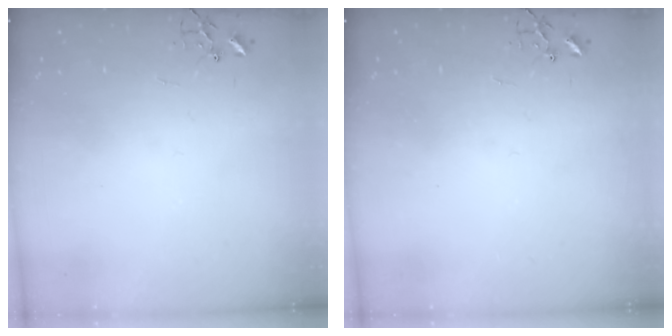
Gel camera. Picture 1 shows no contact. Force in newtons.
{"total": 0.0}